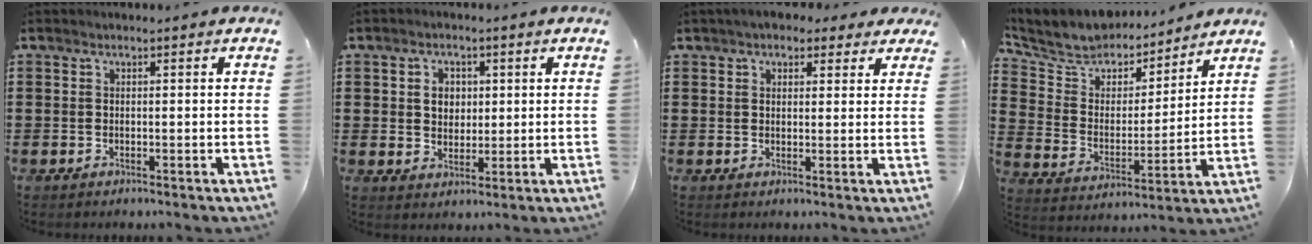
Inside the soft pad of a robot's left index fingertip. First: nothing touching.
{"total": 3.6, "force": [0.8, 2.9, 2.0], "torque": [-0.042, 0.008, 0.008]}
{"total": 3.2, "force": [2.4, 1.9, 1.2], "torque": [-0.027, 0.004, 0.040]}
{"total": 7.1, "force": [6.6, 2.5, 0.9], "torque": [-0.064, -0.049, 0.116]}